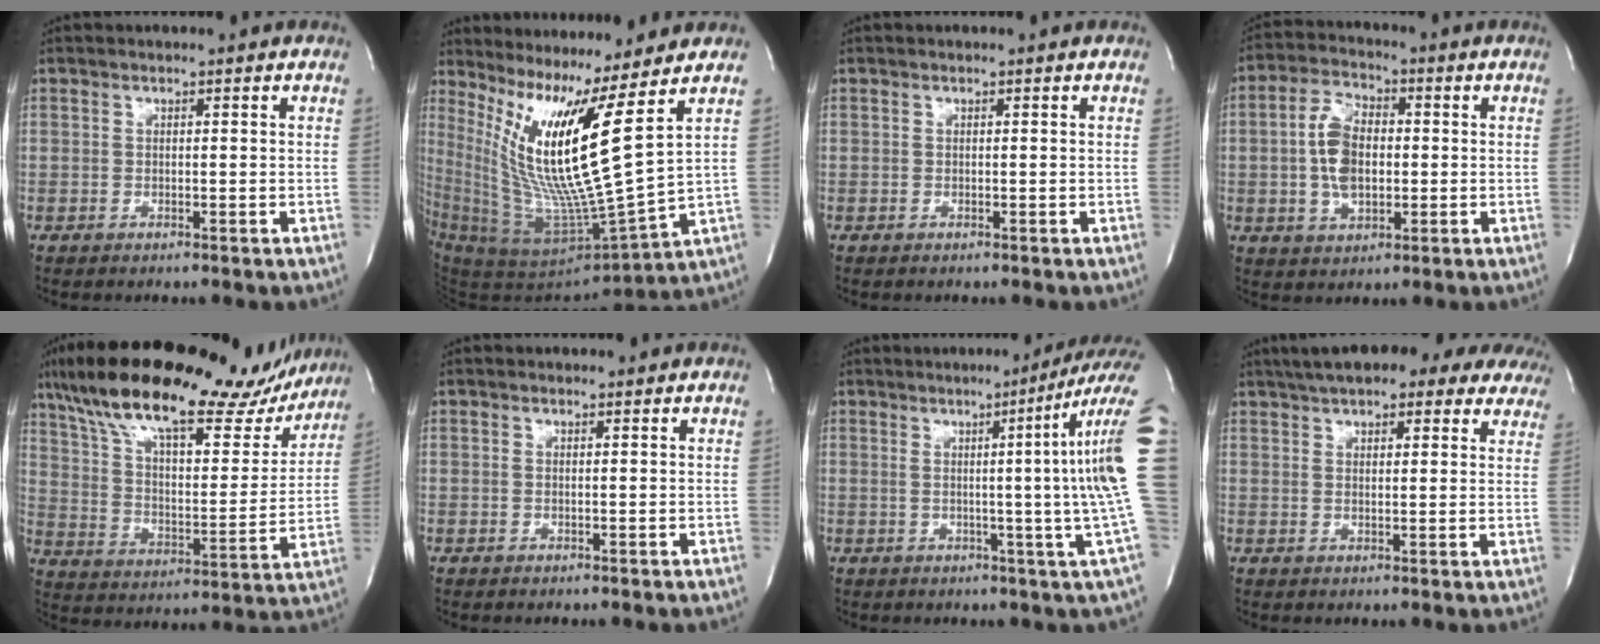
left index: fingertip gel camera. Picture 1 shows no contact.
{"total": 16.3, "force": [7.7, -1.9, 14.2], "torque": [-0.281, -0.039, 0.144]}
{"total": 0.0}
{"total": 8.5, "force": [-0.2, 4.8, 7.0], "torque": [-0.147, 0.011, -0.003]}
{"total": 28.2, "force": [22.2, 8.3, 15.3], "torque": [-0.258, 0.029, 0.326]}
{"total": 0.0}
{"total": 15.4, "force": [1.7, -3.4, 14.9], "torque": [-0.146, -0.001, 0.005]}
{"total": 21.7, "force": [18.1, 6.0, 10.3], "torque": [-0.152, 0.033, 0.214]}